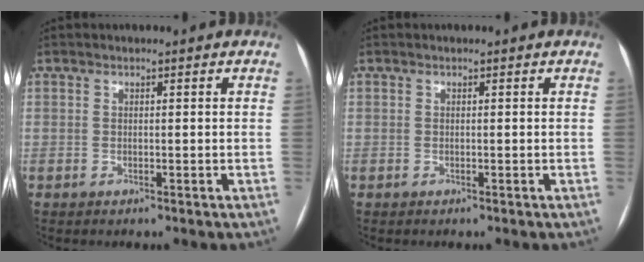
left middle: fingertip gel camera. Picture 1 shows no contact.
{"total": 0.0}